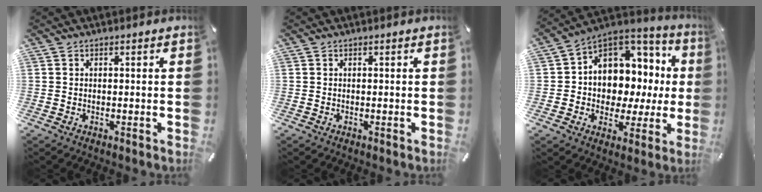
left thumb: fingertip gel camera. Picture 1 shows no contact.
{"total": 0.0}
{"total": 9.6, "force": [2.2, 8.5, 3.9], "torque": [-0.059, -0.042, 0.045]}